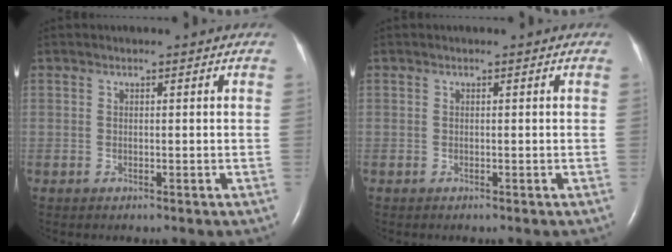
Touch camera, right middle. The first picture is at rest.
{"total": 0.0}